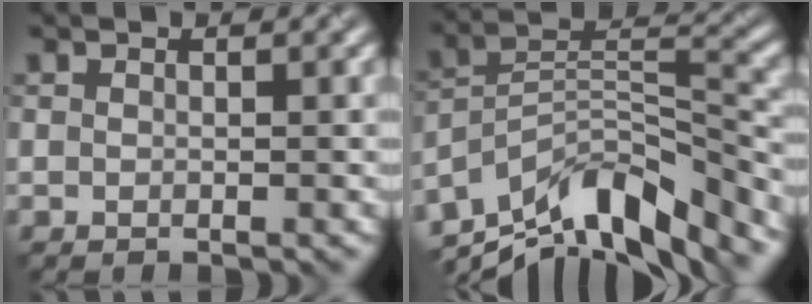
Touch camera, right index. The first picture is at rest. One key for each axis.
{"total": 10.6, "fx": -8.1, "fy": 3.7, "fz": 5.8, "tx": -0.103, "ty": 0.019, "tz": -0.153}